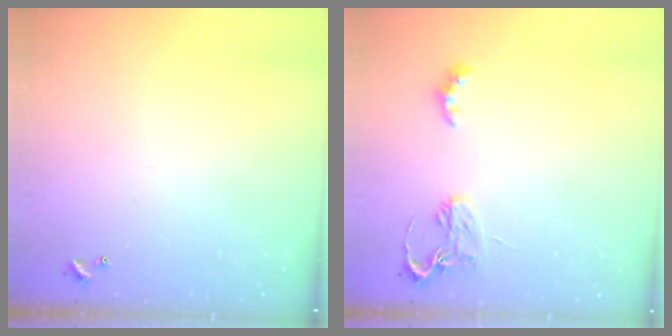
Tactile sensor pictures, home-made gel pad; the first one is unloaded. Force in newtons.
{"total": 2.9, "press": 2.8, "slide": 0.6}